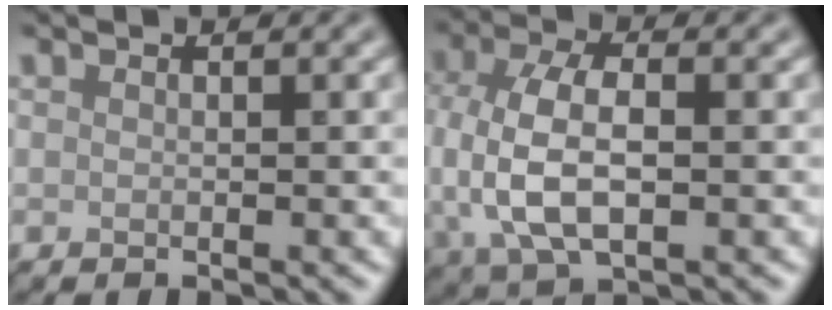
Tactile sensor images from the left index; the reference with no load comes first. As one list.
[{"total": 7.5, "force": [-0.2, 4.2, 6.2], "torque": [-0.139, 0.002, -0.007]}]